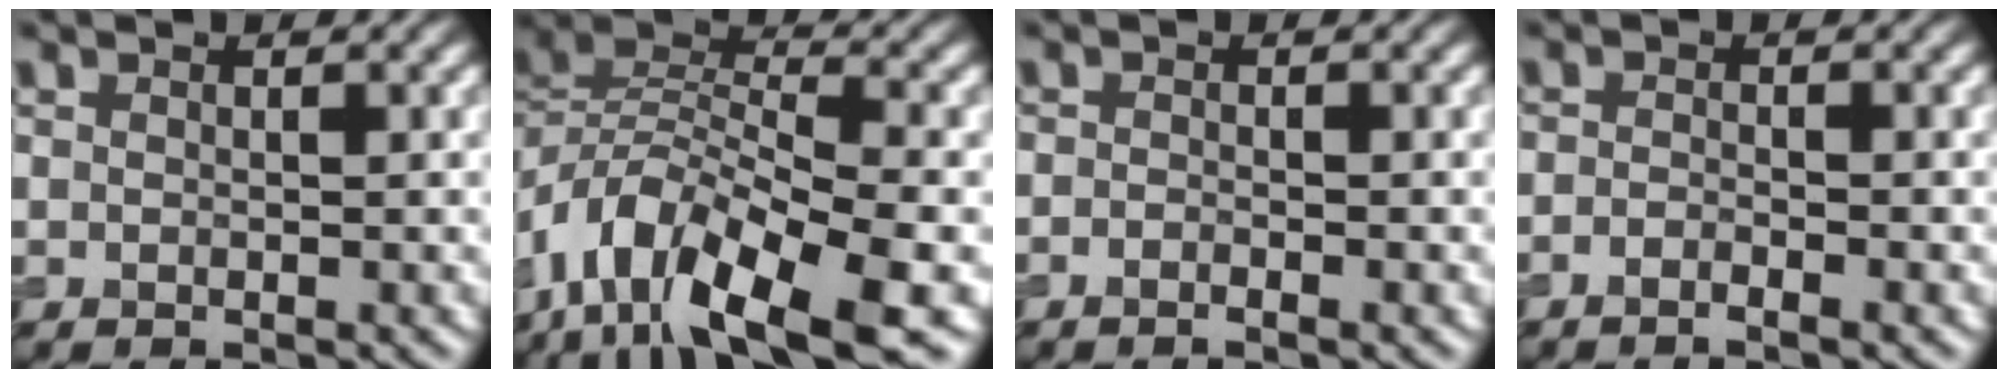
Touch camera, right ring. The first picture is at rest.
{"total": 11.4, "force": [-6.4, 4.7, 8.1], "torque": [-0.150, 0.005, -0.120]}
{"total": 0.9, "force": [-0.6, 0.1, 0.6], "torque": [-0.020, 0.002, -0.012]}
{"total": 1.3, "force": [-1.0, 0.1, 0.9], "torque": [-0.026, 0.002, -0.022]}